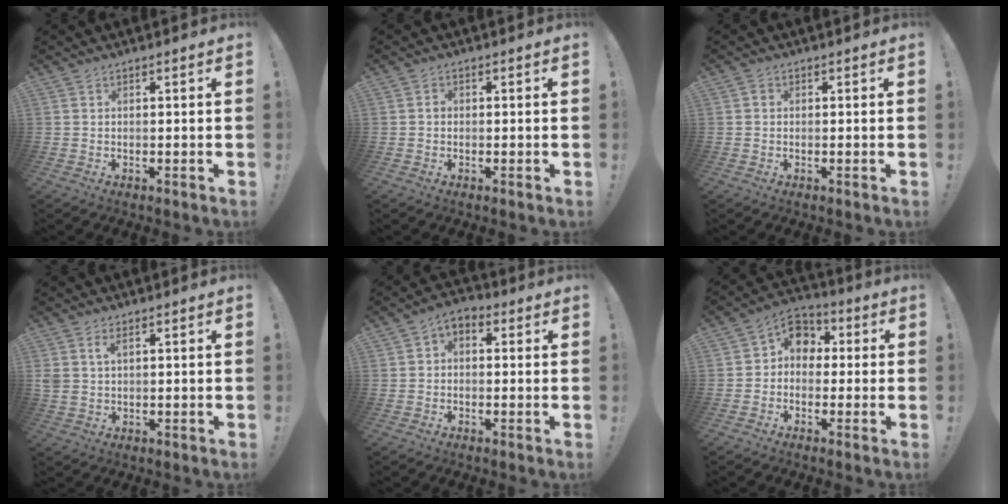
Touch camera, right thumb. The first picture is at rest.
{"total": 1.0, "force": [-0.3, 0.8, 0.5], "torque": [-0.008, 0.006, -0.007]}
{"total": 1.0, "force": [-0.1, 0.9, 0.5], "torque": [-0.009, 0.004, -0.001]}
{"total": 3.2, "force": [1.3, 1.6, 2.5], "torque": [-0.046, -0.001, 0.025]}
{"total": 3.6, "force": [-0.9, 2.5, 2.4], "torque": [-0.035, 0.010, -0.014]}
{"total": 7.5, "force": [0.3, 6.6, 3.6], "torque": [-0.063, 0.017, 0.014]}